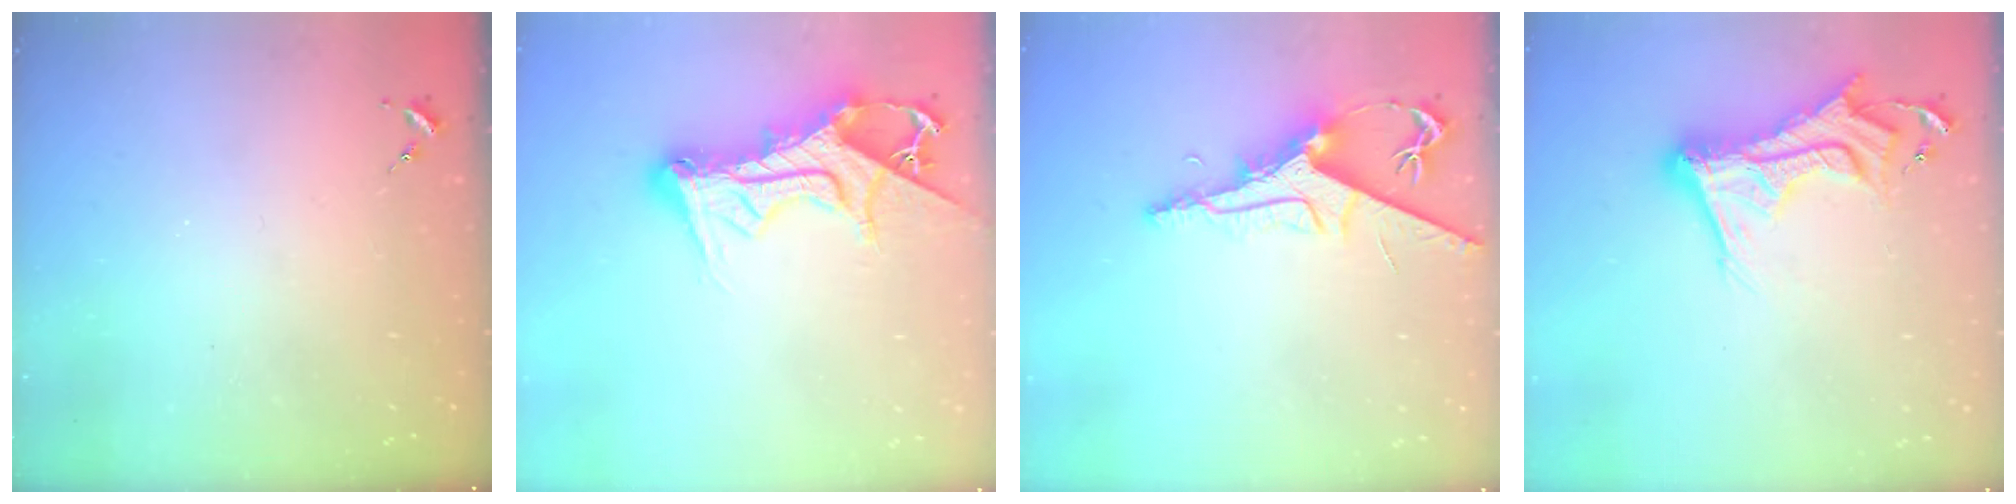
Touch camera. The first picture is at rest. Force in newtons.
{"total": 15.9, "press": 15.9, "slide": 1.6}
{"total": 9.2, "press": 9.1, "slide": 0.8}
{"total": 15.4, "press": 15.3, "slide": 1.3}